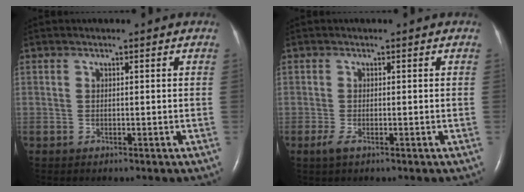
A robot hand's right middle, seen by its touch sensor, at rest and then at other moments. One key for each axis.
{"total": 1.4, "fx": -0.7, "fy": 0.4, "fz": 1.1, "tx": -0.029, "ty": -0.004, "tz": -0.015}